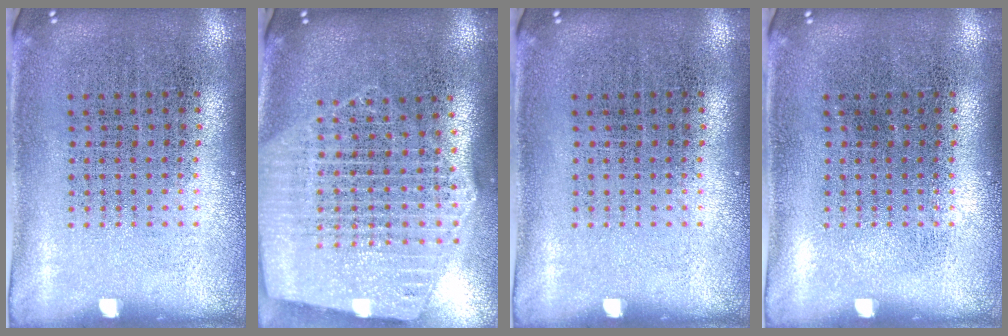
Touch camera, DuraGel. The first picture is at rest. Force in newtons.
{"total": 2.6, "press": 2.2, "slide": 1.4}
{"total": 0.0}
{"total": 0.0}